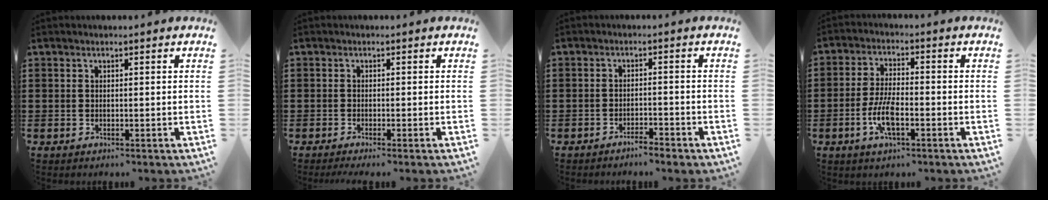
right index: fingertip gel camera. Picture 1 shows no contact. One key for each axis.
{"total": 0.9, "fx": -0.6, "fy": -0.2, "fz": 0.6, "tx": -0.011, "ty": -0.005, "tz": -0.011}
{"total": 2.1, "fx": -2.0, "fy": -0.1, "fz": 0.4, "tx": -0.009, "ty": 0.000, "tz": -0.041}
{"total": 6.4, "fx": -2.3, "fy": 2.2, "fz": 5.6, "tx": -0.127, "ty": -0.009, "tz": -0.046}